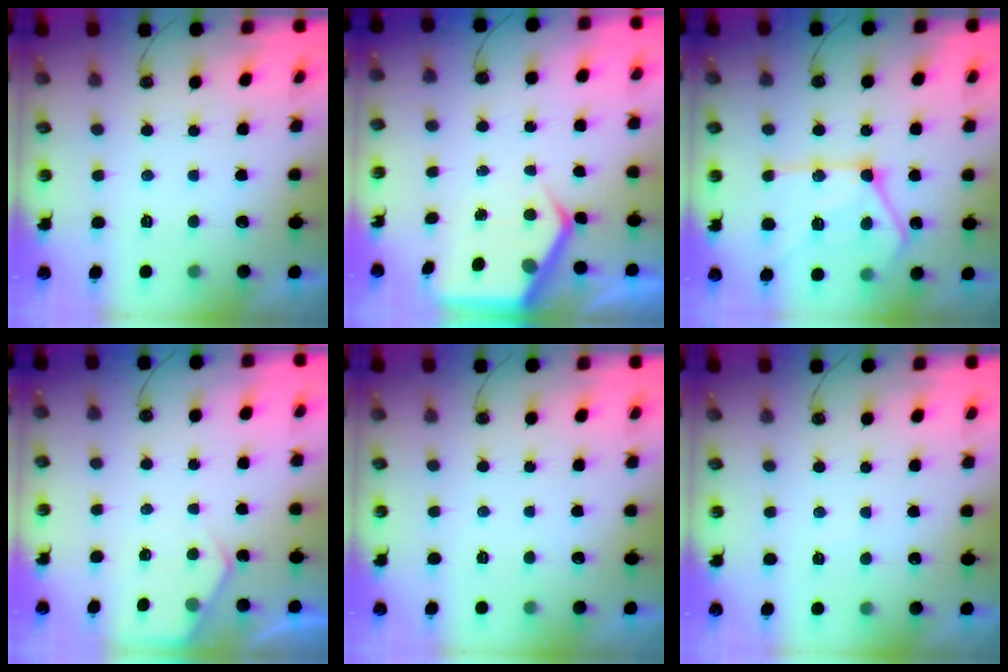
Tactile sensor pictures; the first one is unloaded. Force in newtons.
{"total": 5.0, "press": 4.9, "slide": 0.3}
{"total": 19.6, "press": 19.5, "slide": 2.0}
{"total": 4.2, "press": 4.2, "slide": 0.4}
{"total": 0.0}
{"total": 5.4, "press": 5.4, "slide": 0.7}